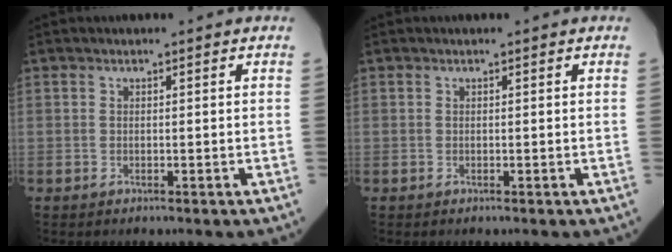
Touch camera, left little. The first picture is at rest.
{"total": 0.0}